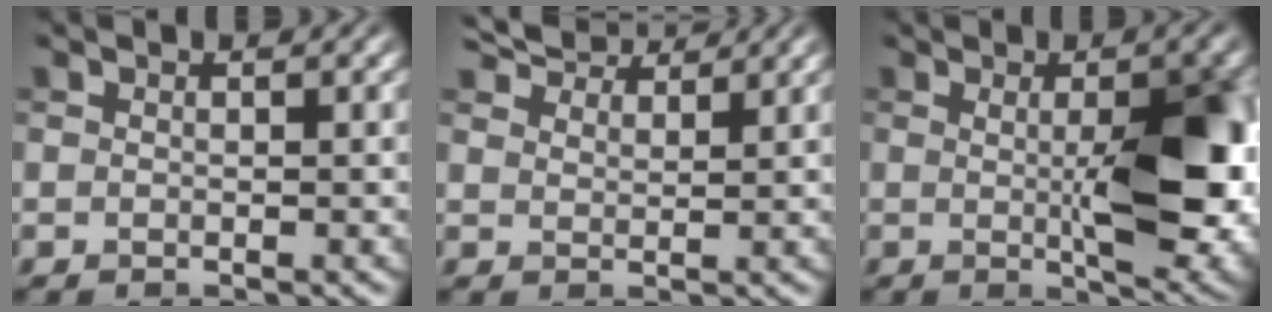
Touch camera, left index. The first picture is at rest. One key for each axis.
{"total": 5.9, "fx": 5.3, "fy": 1.7, "fz": 2.0, "tx": -0.044, "ty": 0.004, "tz": 0.092}
{"total": 10.0, "fx": 0.1, "fy": 3.1, "fz": 9.5, "tx": -0.124, "ty": -0.013, "tz": 0.013}